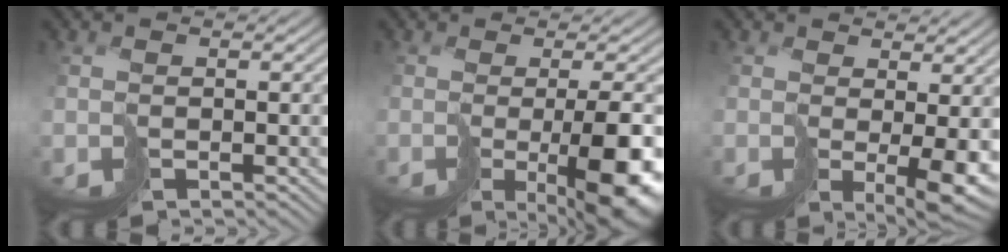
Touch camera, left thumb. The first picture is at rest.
{"total": 10.5, "force": [-2.9, 2.7, 9.7], "torque": [-0.141, -0.013, -0.043]}
{"total": 6.2, "force": [-0.3, 1.6, 6.0], "torque": [-0.096, -0.011, 0.000]}